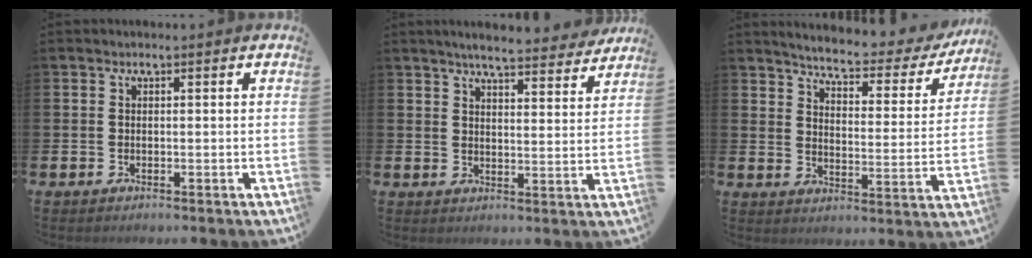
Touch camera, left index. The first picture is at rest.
{"total": 5.6, "force": [5.4, 0.3, 1.4], "torque": [-0.031, -0.034, 0.092]}
{"total": 5.3, "force": [4.9, 0.8, 1.8], "torque": [-0.053, -0.038, 0.076]}